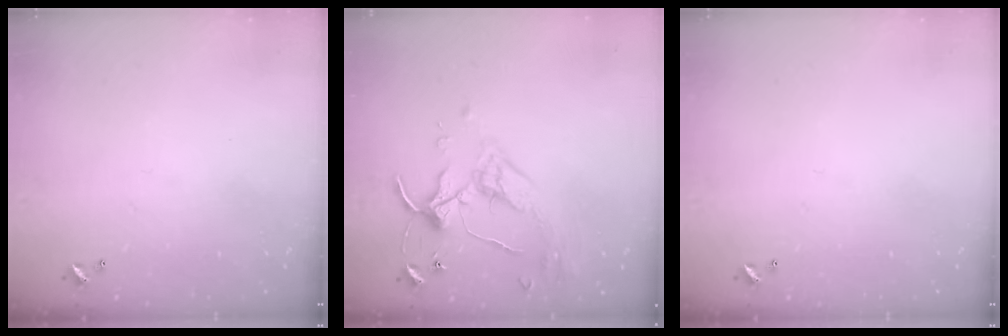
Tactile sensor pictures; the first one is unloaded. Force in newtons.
{"total": 3.9, "press": 3.8, "slide": 0.5}
{"total": 0.0}